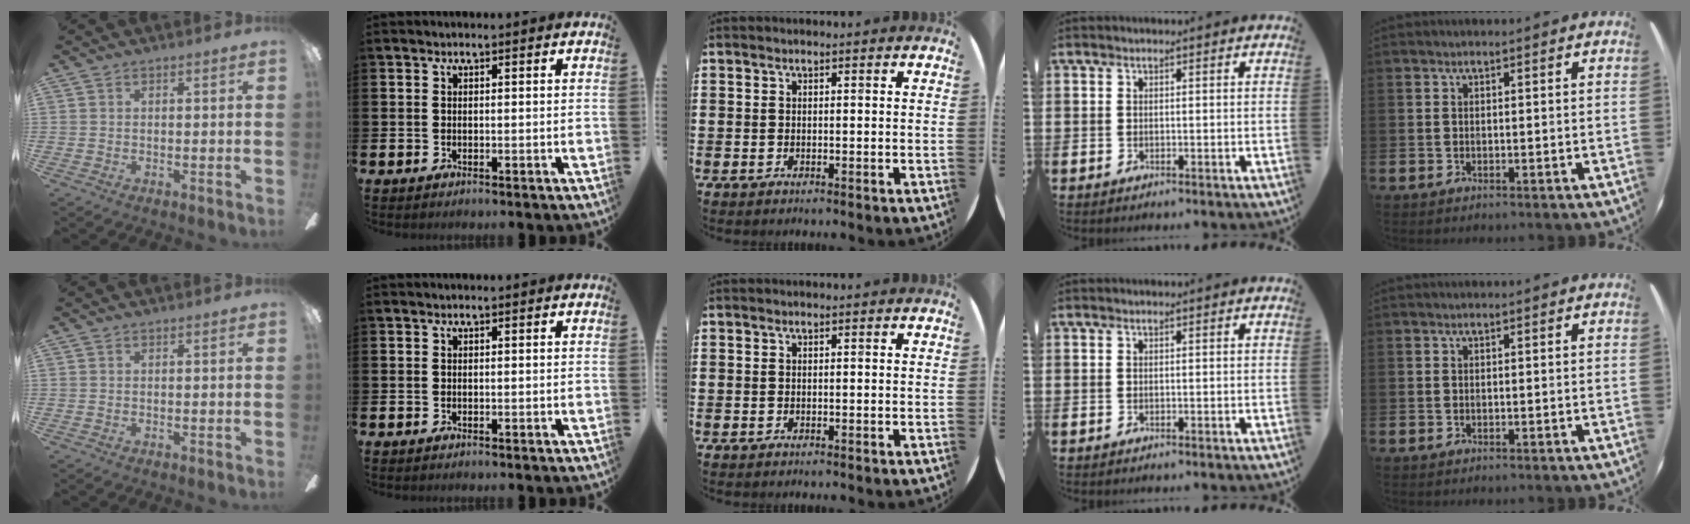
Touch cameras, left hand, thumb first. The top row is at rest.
{}